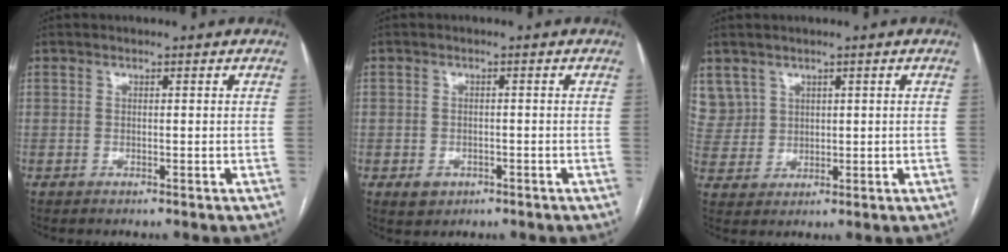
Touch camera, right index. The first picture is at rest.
{"total": 2.8, "force": [-1.2, 2.4, 0.8], "torque": [-0.009, 0.006, -0.008]}
{"total": 6.1, "force": [3.3, 5.1, 0.2], "torque": [-0.009, 0.014, 0.079]}